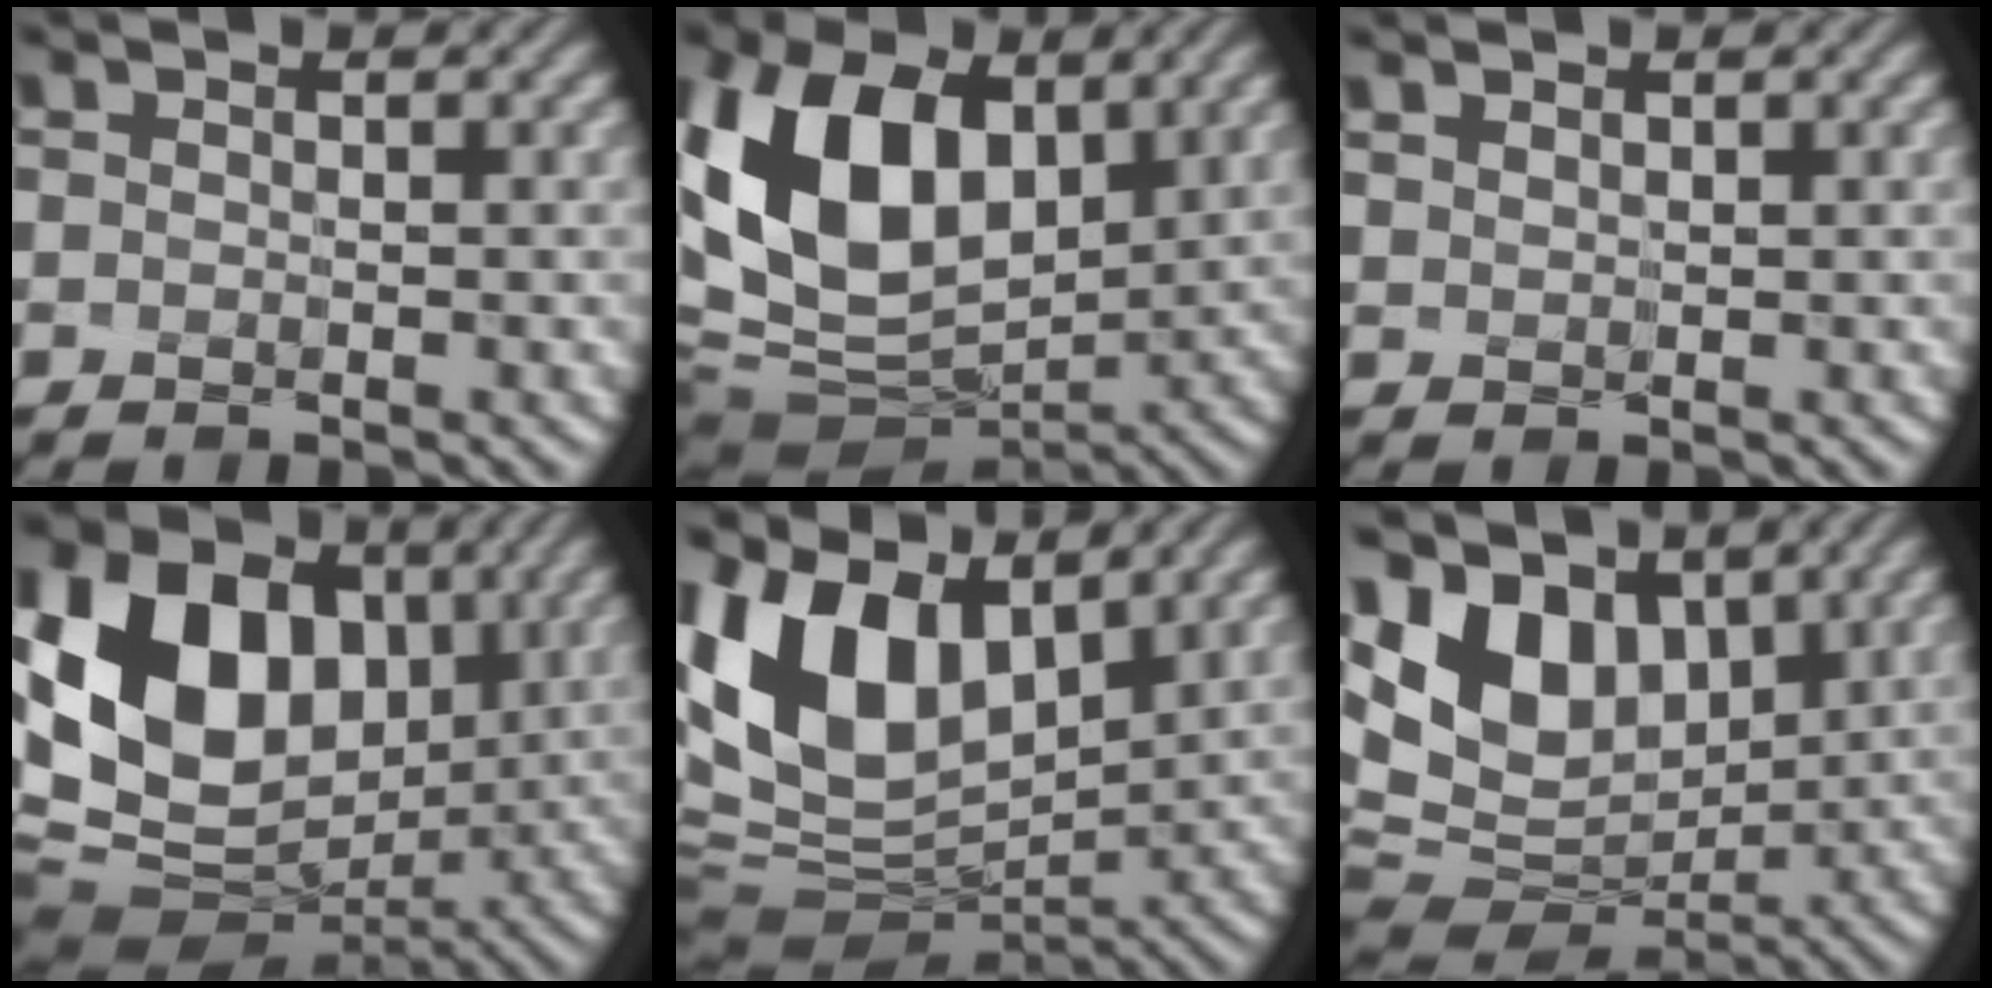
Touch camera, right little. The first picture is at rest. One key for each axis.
{"total": 13.5, "fx": 2.7, "fy": 8.3, "fz": 10.2, "tx": -0.221, "ty": 0.009, "tz": 0.046}
{"total": 2.1, "fx": 1.4, "fy": 1.3, "fz": 1.0, "tx": -0.030, "ty": 0.017, "tz": 0.013}
{"total": 16.1, "fx": 2.0, "fy": 11.9, "fz": 10.6, "tx": -0.210, "ty": 0.012, "tz": 0.045}
{"total": 11.2, "fx": 3.9, "fy": 6.4, "fz": 8.3, "tx": -0.183, "ty": 0.013, "tz": 0.069}
{"total": 12.2, "fx": 4.2, "fy": 8.2, "fz": 8.1, "tx": -0.166, "ty": 0.021, "tz": 0.068}